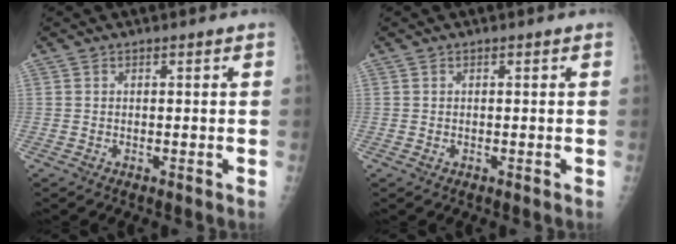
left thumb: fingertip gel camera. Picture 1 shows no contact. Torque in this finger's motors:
{"motor_torque": [-0.12, 0.16, -0.07, -0.06, 0.00]}